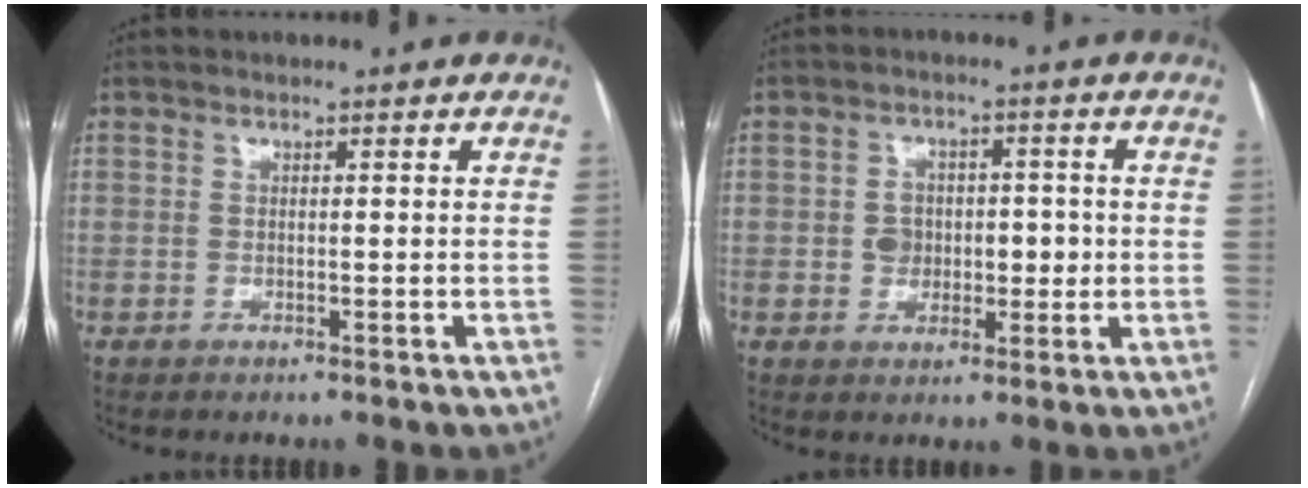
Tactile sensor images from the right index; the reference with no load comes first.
{"total": 5.4, "force": [-0.3, 4.1, 3.4], "torque": [-0.046, 0.020, 0.003]}